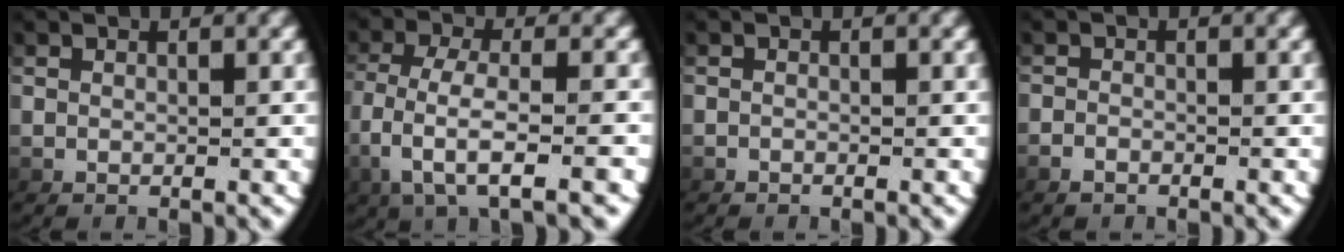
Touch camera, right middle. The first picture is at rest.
{"total": 5.2, "force": [-1.3, 1.9, 4.6], "torque": [-0.116, -0.018, -0.010]}
{"total": 0.6, "force": [-0.4, -0.4, -0.2], "torque": [-0.001, -0.005, -0.004]}
{"total": 1.0, "force": [-1.0, 0.3, 0.1], "torque": [-0.009, -0.004, -0.016]}